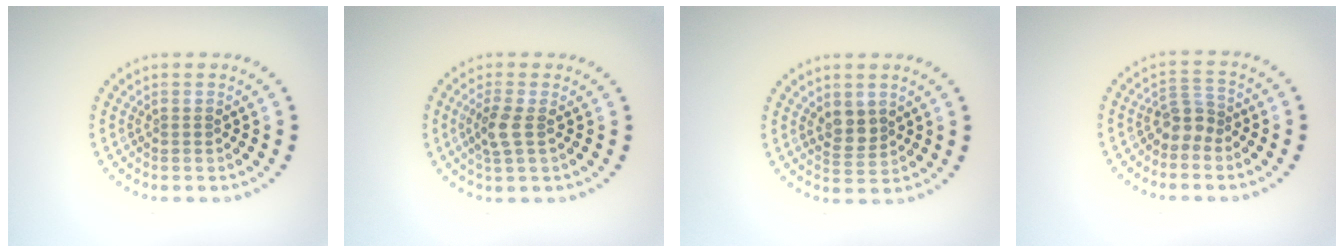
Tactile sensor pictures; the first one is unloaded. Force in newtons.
{"total": 2.1, "press": 2.0, "slide": 0.8}
{"total": 2.2, "press": 2.0, "slide": 0.9}
{"total": 2.2, "press": 1.7, "slide": 1.3}